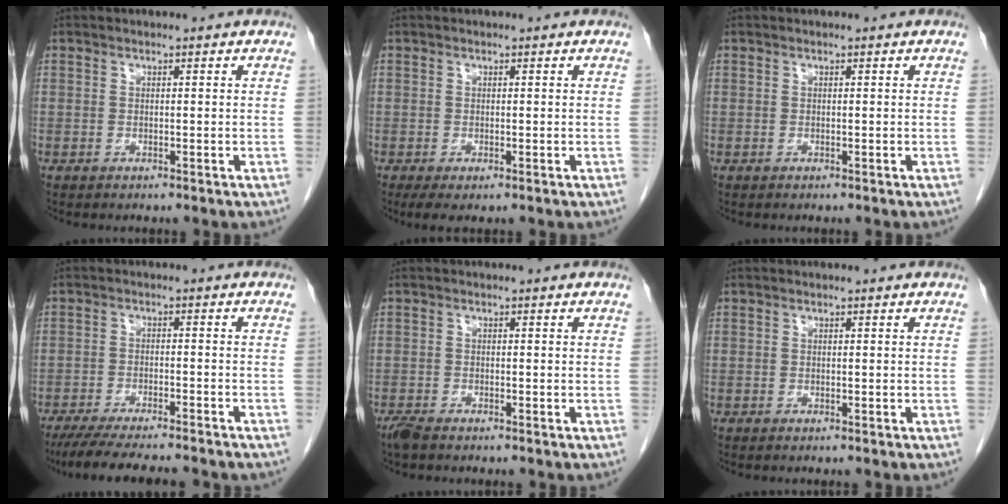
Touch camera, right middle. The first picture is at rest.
{"total": 2.1, "force": [-1.1, 0.6, 1.7], "torque": [-0.032, -0.008, -0.014]}
{"total": 0.0}
{"total": 13.9, "force": [-12.1, 1.4, 6.7], "torque": [-0.101, -0.023, -0.174]}
{"total": 2.0, "force": [-1.7, 0.5, 1.0], "torque": [-0.029, -0.007, -0.032]}
{"total": 0.0}